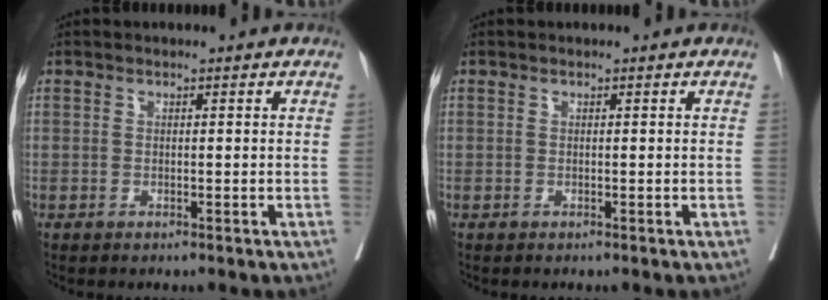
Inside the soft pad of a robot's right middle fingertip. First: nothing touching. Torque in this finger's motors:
{"motor_torque": [0.13, 0.09, 0.06, 0.01]}